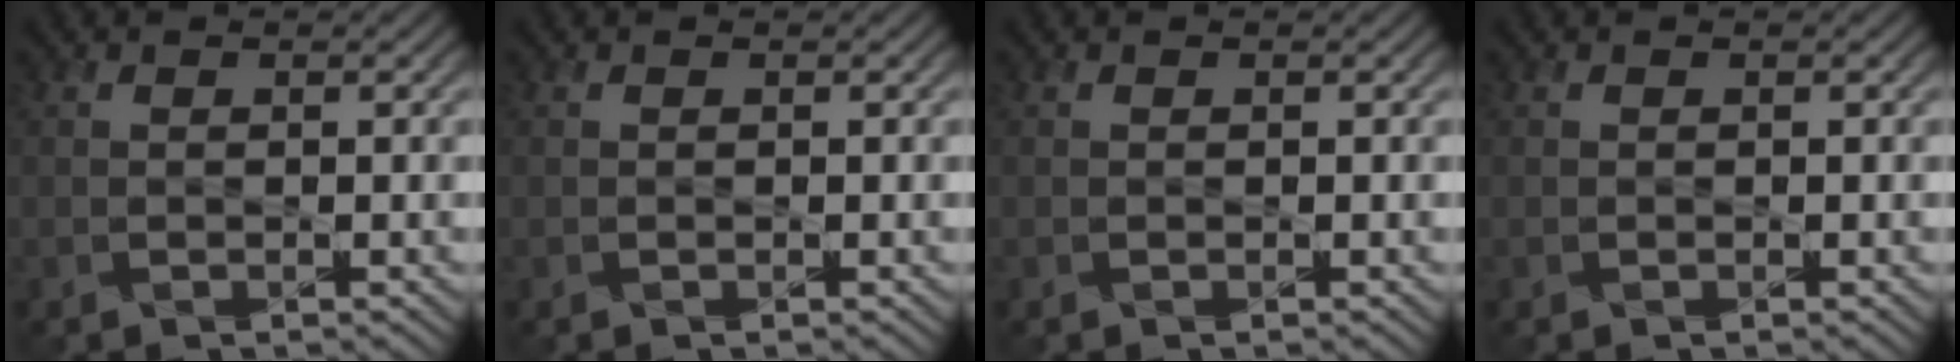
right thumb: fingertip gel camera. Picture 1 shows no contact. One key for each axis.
{"total": 0.0}
{"total": 0.0}
{"total": 0.0}